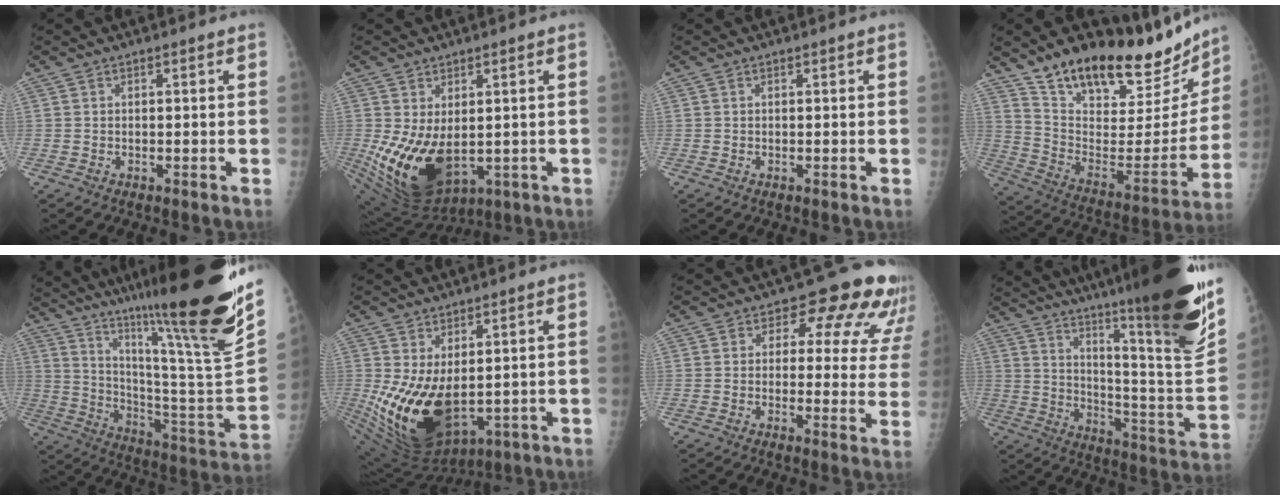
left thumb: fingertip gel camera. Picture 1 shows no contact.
{"total": 14.2, "force": [-1.2, 8.7, 11.1], "torque": [-0.191, -0.019, 0.012]}
{"total": 0.0}
{"total": 26.7, "force": [21.1, 10.5, 12.5], "torque": [-0.159, -0.096, 0.332]}
{"total": 35.6, "force": [24.5, 3.3, 25.6], "torque": [-0.338, -0.124, 0.370]}
{"total": 15.4, "force": [-0.4, 9.1, 12.4], "torque": [-0.214, -0.025, 0.025]}
{"total": 13.1, "force": [8.5, 7.4, 6.7], "torque": [-0.017, -0.030, 0.071]}
{"total": 31.7, "force": [21.1, 2.9, 23.5], "torque": [-0.298, -0.111, 0.310]}